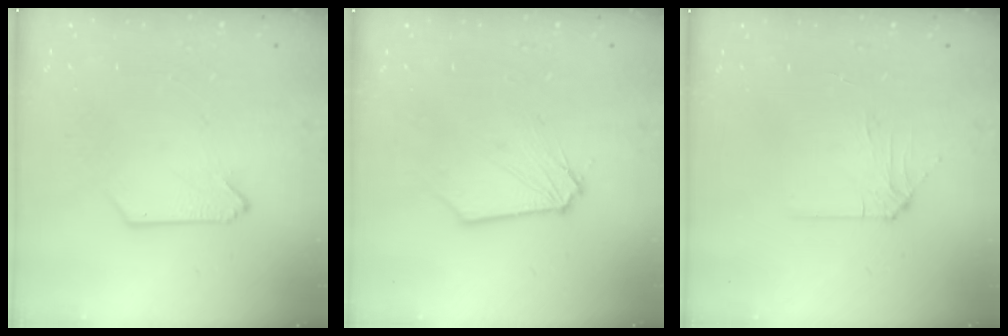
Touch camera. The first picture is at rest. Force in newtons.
{"total": 0.6, "press": 0.6, "slide": 0.0}
{"total": 3.5, "press": 3.4, "slide": 0.8}